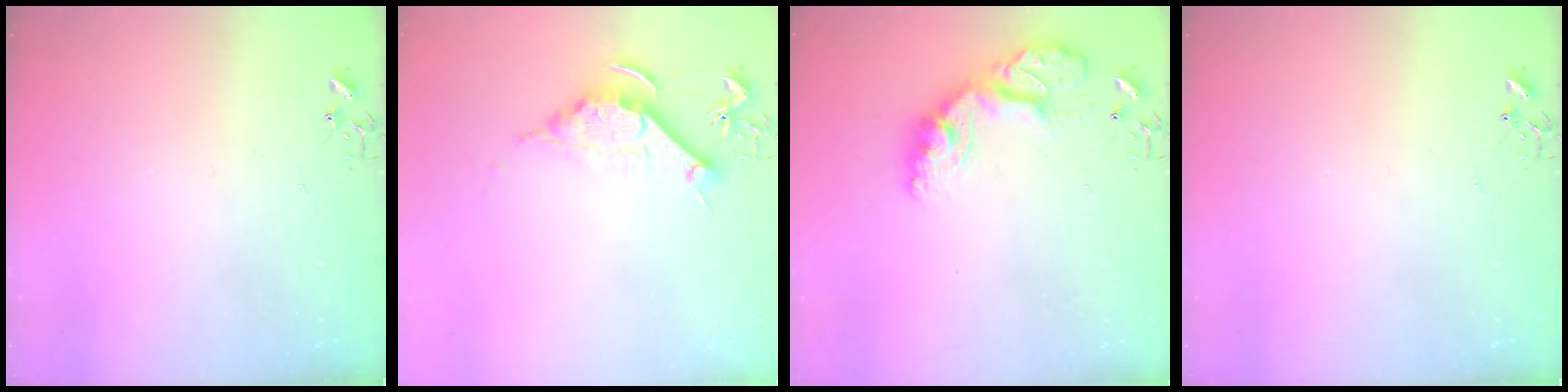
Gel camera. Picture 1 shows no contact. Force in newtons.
{"total": 10.5, "press": 10.5, "slide": 0.1}
{"total": 15.2, "press": 15.1, "slide": 1.1}
{"total": 0.0}